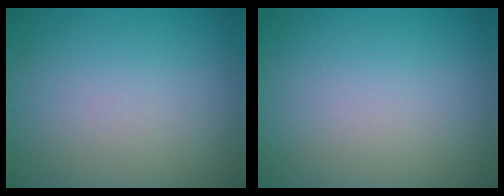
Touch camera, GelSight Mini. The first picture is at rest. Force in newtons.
{"total": 0.0}